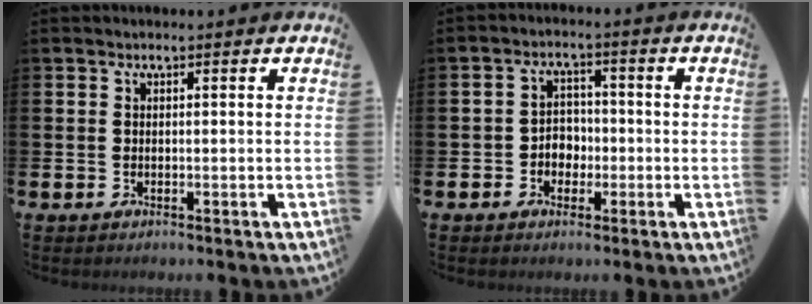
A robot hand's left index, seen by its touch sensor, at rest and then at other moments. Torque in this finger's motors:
{"motor_torque": [0.04, 0.00, 0.09, 0.05]}